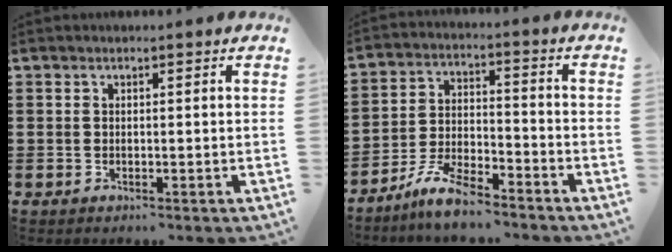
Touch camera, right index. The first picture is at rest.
{"total": 7.0, "force": [-6.2, 1.2, 3.2], "torque": [-0.078, 0.002, -0.121]}